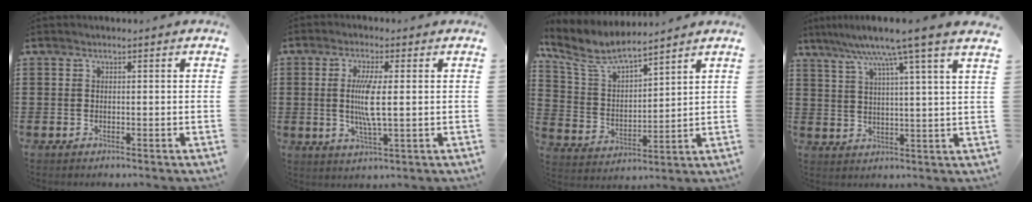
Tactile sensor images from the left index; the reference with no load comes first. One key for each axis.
{"total": 6.3, "fx": 0.4, "fy": 1.1, "fz": 6.2, "tx": -0.131, "ty": -0.006, "tz": -0.001}
{"total": 7.6, "fx": 6.6, "fy": 1.7, "fz": 3.5, "tx": -0.097, "ty": -0.030, "tz": 0.115}
{"total": 8.3, "fx": 6.5, "fy": -1.3, "fz": 5.0, "tx": -0.114, "ty": -0.034, "tz": 0.102}